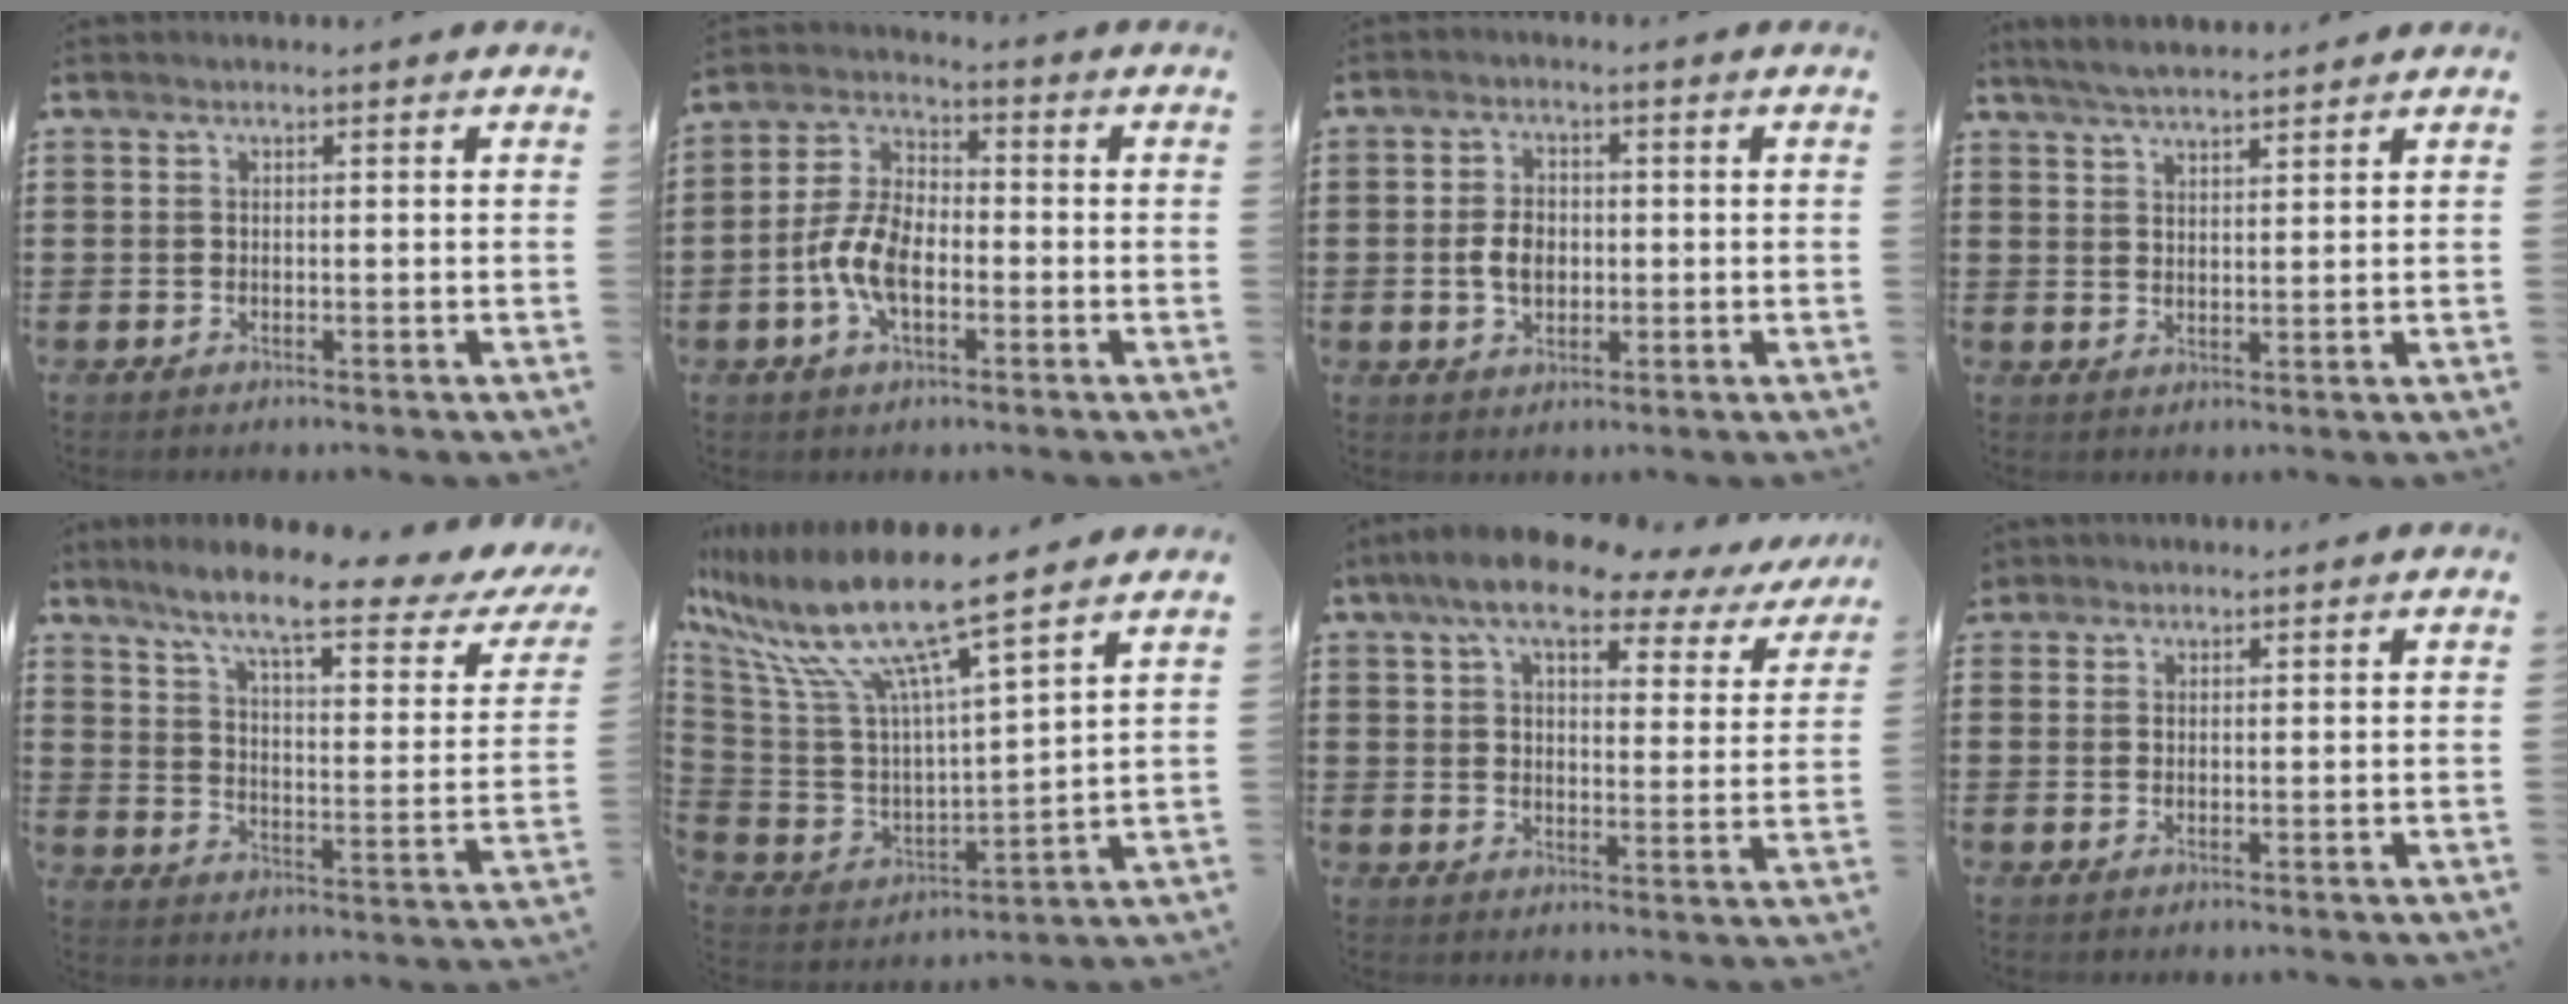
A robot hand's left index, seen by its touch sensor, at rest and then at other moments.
{"total": 8.0, "force": [-2.3, 4.2, 6.4], "torque": [-0.156, -0.002, -0.052]}
{"total": 4.4, "force": [-0.3, 2.8, 3.4], "torque": [-0.065, 0.002, -0.010]}
{"total": 3.9, "force": [3.7, 0.1, 1.2], "torque": [-0.034, -0.005, 0.068]}
{"total": 9.3, "force": [6.9, 0.3, 6.3], "torque": [-0.138, -0.045, 0.107]}
{"total": 13.3, "force": [9.5, 1.3, 9.2], "torque": [-0.221, -0.066, 0.157]}
{"total": 10.0, "force": [7.9, 2.5, 5.5], "torque": [-0.119, -0.029, 0.137]}
{"total": 1.2, "force": [1.0, 0.7, 0.1], "torque": [-0.005, 0.004, 0.021]}